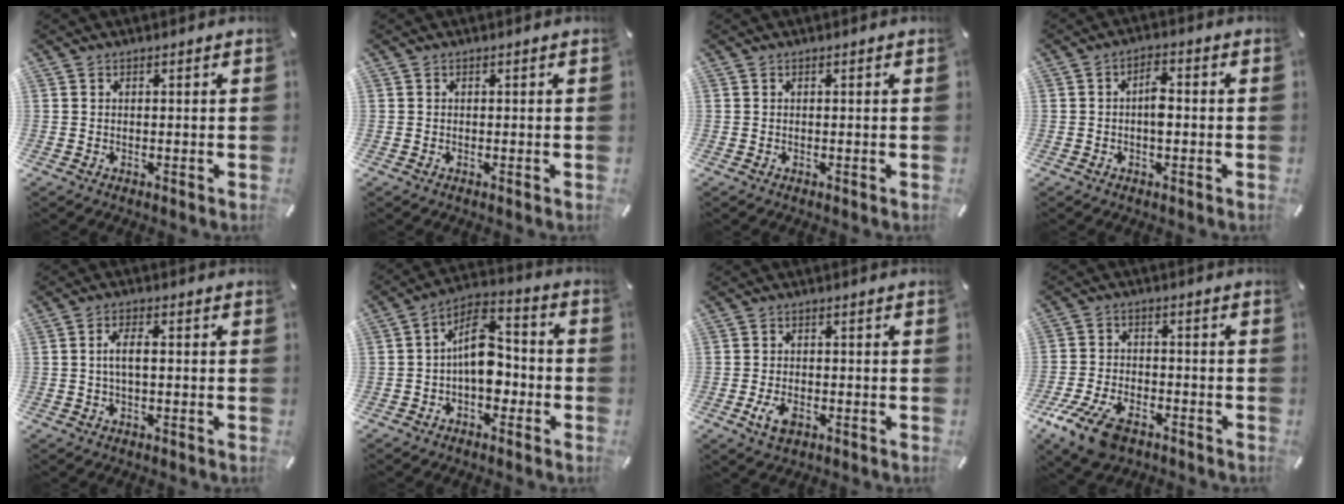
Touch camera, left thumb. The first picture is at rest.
{"total": 0.0}
{"total": 0.0}
{"total": 4.4, "force": [-0.4, 2.2, 3.8], "torque": [-0.063, 0.006, -0.009]}
{"total": 4.6, "force": [-0.2, 1.9, 4.2], "torque": [-0.084, 0.007, -0.008]}
{"total": 11.7, "force": [-1.7, 7.5, 8.8], "torque": [-0.154, 0.008, -0.029]}
{"total": 4.3, "force": [-1.8, 2.6, 2.8], "torque": [-0.067, 0.003, -0.035]}
{"total": 10.7, "force": [-6.7, 5.6, 6.2], "torque": [-0.136, 0.027, -0.126]}